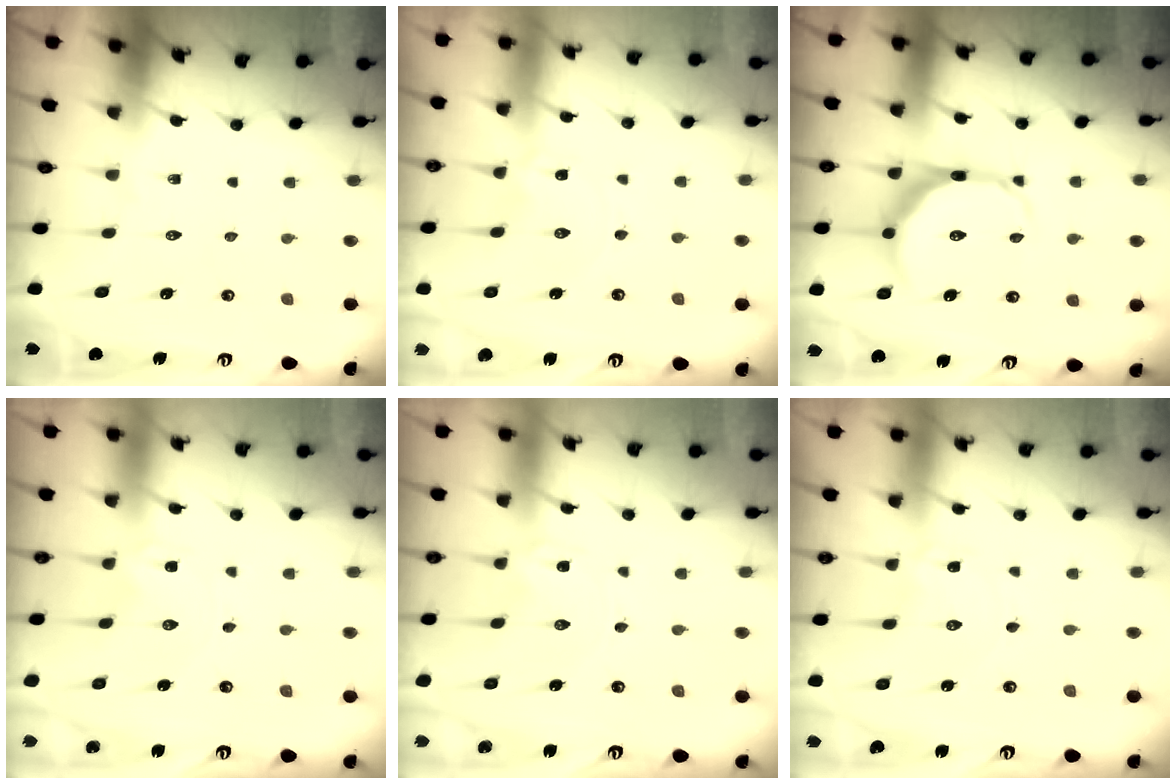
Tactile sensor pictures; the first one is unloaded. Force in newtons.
{"total": 0.0}
{"total": 11.6, "press": 11.6, "slide": 0.4}
{"total": 0.0}
{"total": 0.0}
{"total": 0.8, "press": 0.8, "slide": 0.1}